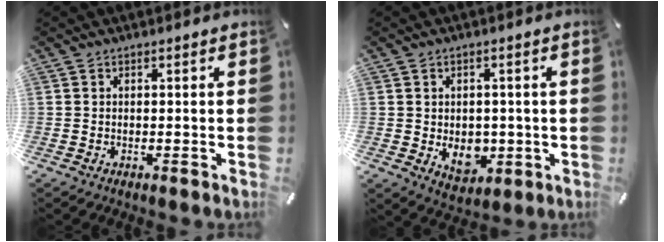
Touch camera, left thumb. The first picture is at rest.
{"total": 7.0, "force": [-0.7, 5.7, 3.9], "torque": [-0.028, 0.001, -0.008]}